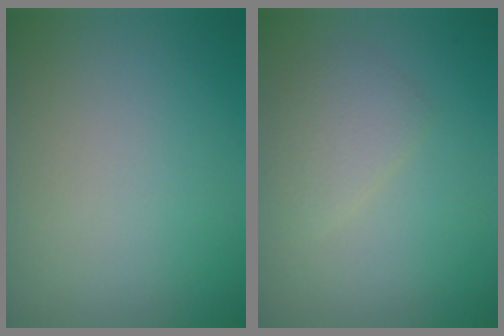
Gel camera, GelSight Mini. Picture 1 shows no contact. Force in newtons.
{"total": 2.1, "press": 2.1, "slide": 0.1}